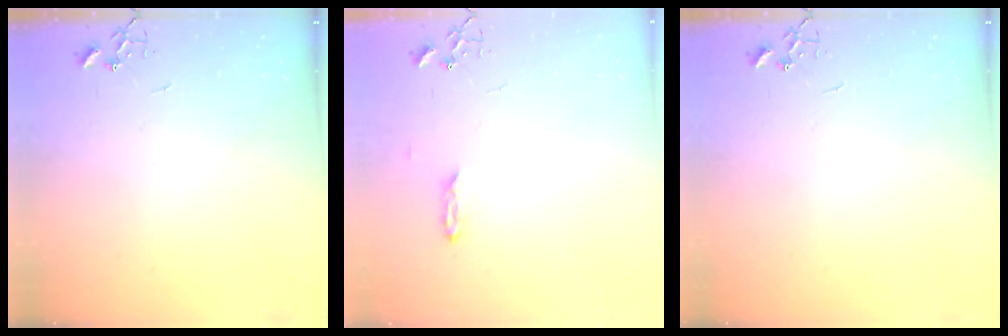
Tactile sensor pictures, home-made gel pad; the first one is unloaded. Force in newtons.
{"total": 2.3, "press": 2.2, "slide": 0.4}
{"total": 0.0}